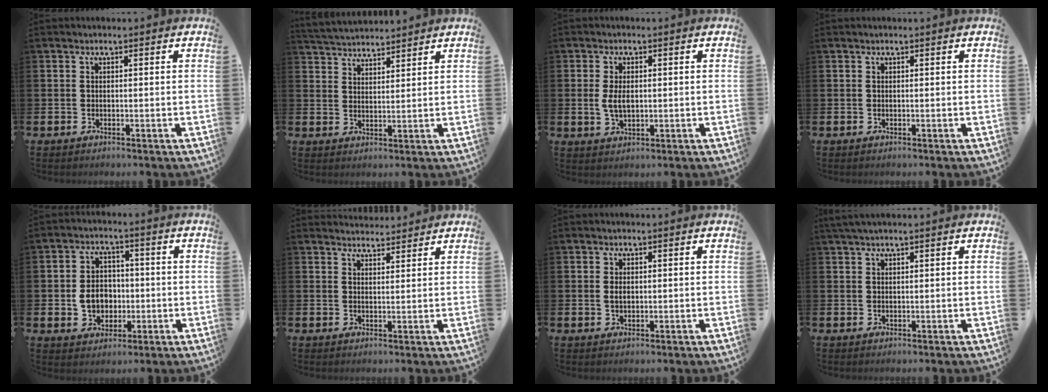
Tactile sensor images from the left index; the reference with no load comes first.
{"total": 3.7, "force": [3.7, 0.6, 0.0], "torque": [-0.020, -0.015, 0.068]}
{"total": 3.3, "force": [0.3, 1.8, 2.7], "torque": [-0.042, 0.003, 0.001]}
{"total": 0.0}
{"total": 5.8, "force": [-0.5, 4.9, 3.0], "torque": [-0.047, 0.008, -0.015]}
{"total": 3.0, "force": [2.9, 0.6, -0.2], "torque": [0.009, -0.017, 0.051]}
{"total": 1.1, "force": [0.2, 0.7, 0.8], "torque": [-0.005, 0.002, 0.000]}
{"total": 1.6, "force": [1.3, 0.0, 1.0], "torque": [-0.023, 0.006, 0.023]}